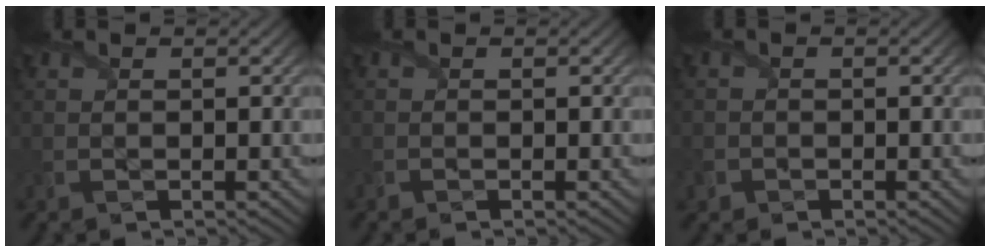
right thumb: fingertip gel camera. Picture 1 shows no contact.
{"total": 0.0}
{"total": 1.5, "force": [-0.7, 1.3, 0.2], "torque": [-0.002, -0.009, -0.016]}